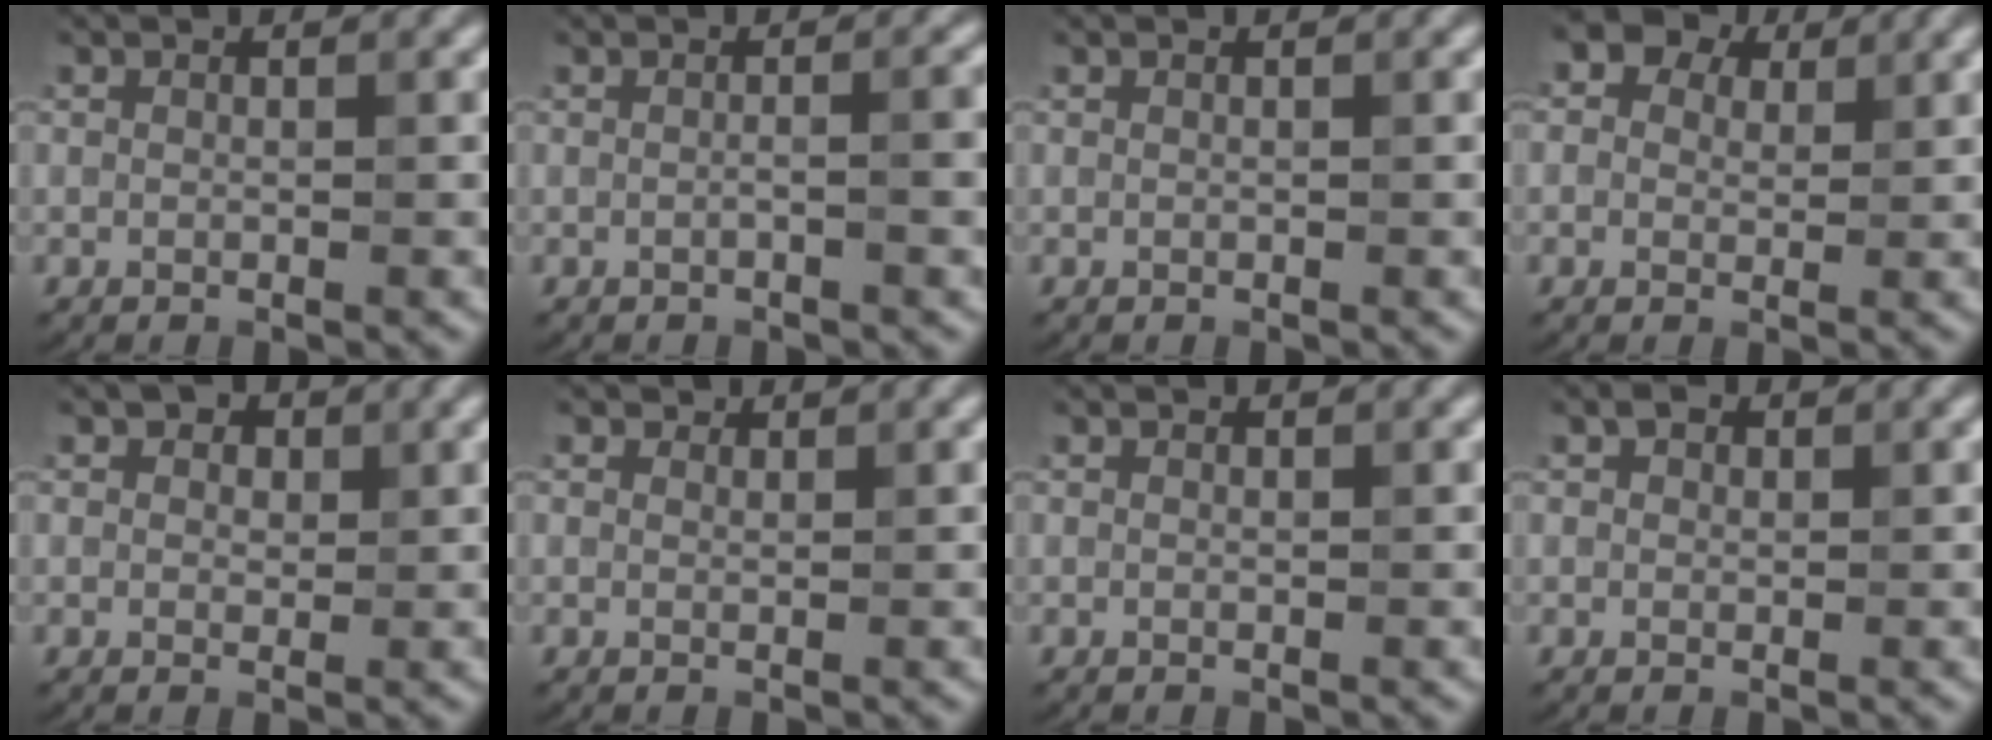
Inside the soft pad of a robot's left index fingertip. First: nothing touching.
{"total": 2.0, "force": [-0.3, 0.6, 1.9], "torque": [-0.021, -0.002, -0.012]}
{"total": 0.0}
{"total": 5.5, "force": [2.9, 3.9, 2.6], "torque": [-0.036, 0.015, 0.009]}
{"total": 2.0, "force": [1.0, 1.5, 1.1], "torque": [-0.011, 0.001, 0.004]}
{"total": 0.7, "force": [0.6, 0.4, 0.1], "torque": [0.000, -0.004, 0.005]}
{"total": 0.0}
{"total": 1.1, "force": [0.5, 0.8, 0.5], "torque": [-0.006, 0.000, 0.004]}